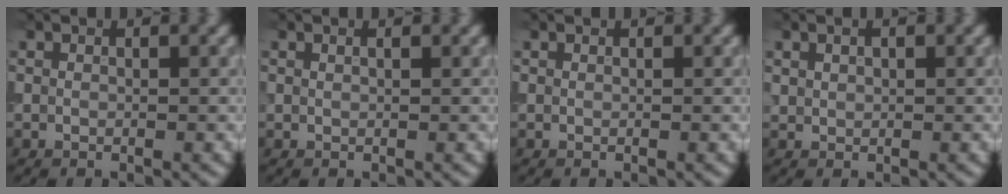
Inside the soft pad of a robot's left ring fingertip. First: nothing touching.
{"total": 0.6, "force": [0.5, 0.1, 0.4], "torque": [-0.008, -0.001, 0.005]}
{"total": 0.0}
{"total": 0.9, "force": [0.5, 0.6, 0.5], "torque": [-0.011, 0.001, 0.012]}